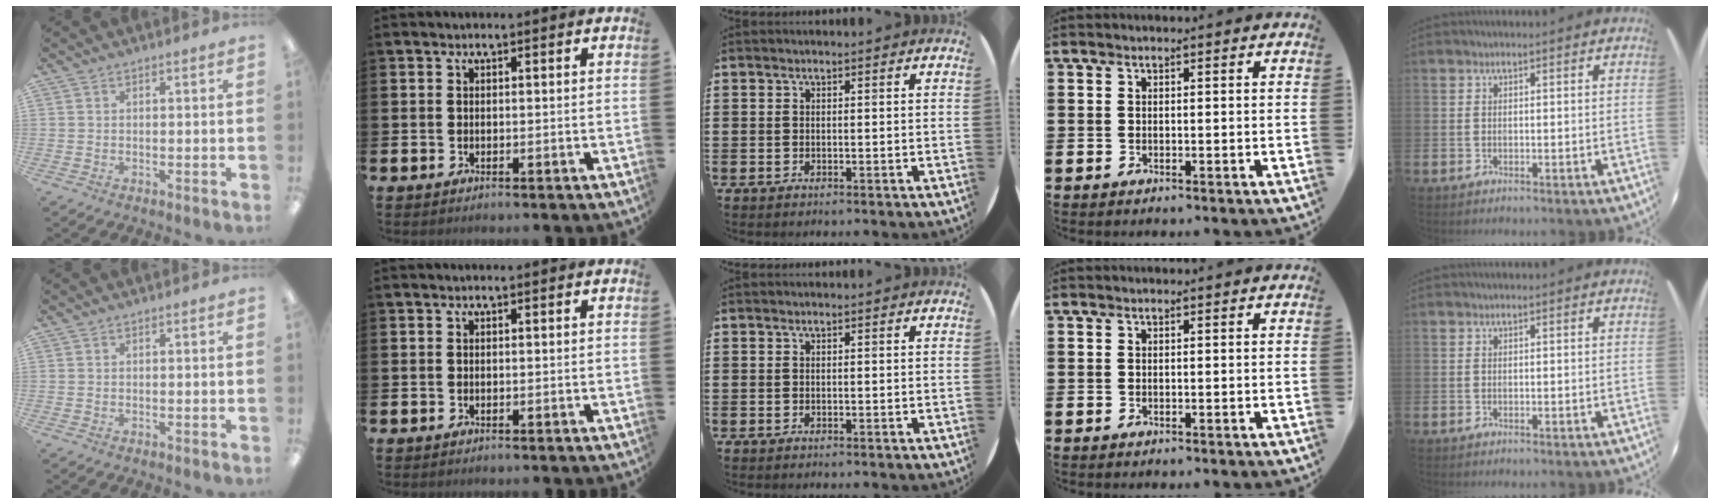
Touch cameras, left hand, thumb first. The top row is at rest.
{}